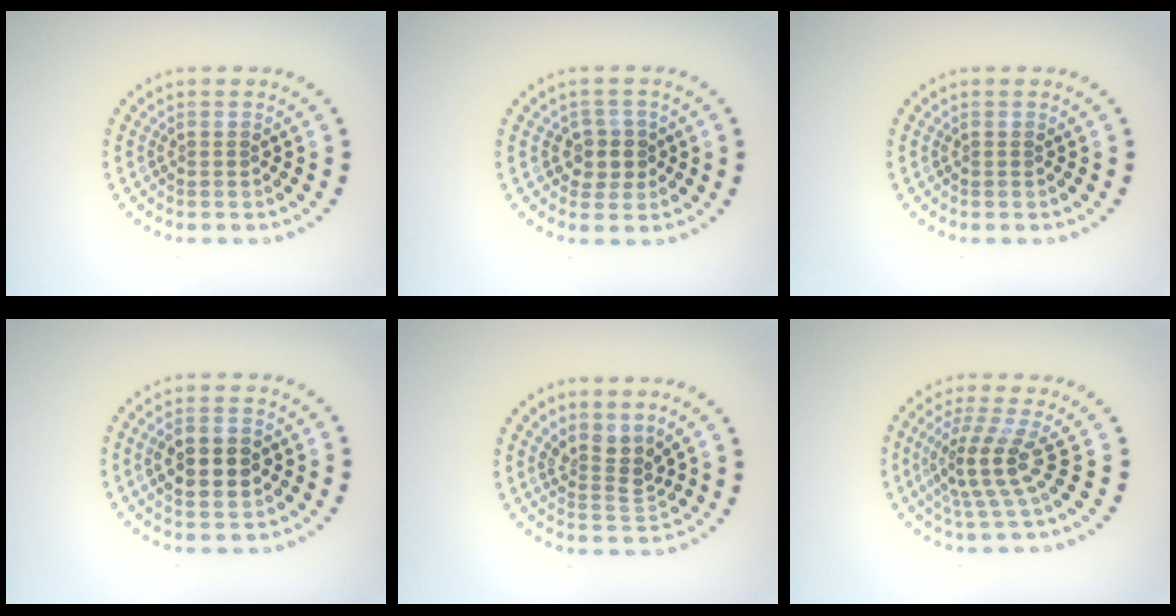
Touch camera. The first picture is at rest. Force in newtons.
{"total": 2.3, "press": 2.2, "slide": 0.9}
{"total": 0.0}
{"total": 4.5, "press": 4.5, "slide": 0.3}
{"total": 2.6, "press": 2.0, "slide": 1.8}
{"total": 3.7, "press": 2.6, "slide": 2.6}